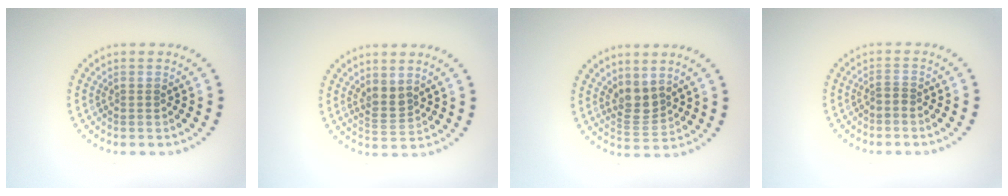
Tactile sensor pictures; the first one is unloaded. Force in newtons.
{"total": 1.9, "press": 1.5, "slide": 1.1}
{"total": 2.7, "press": 2.3, "slide": 1.4}
{"total": 0.6, "press": 0.4, "slide": 0.5}